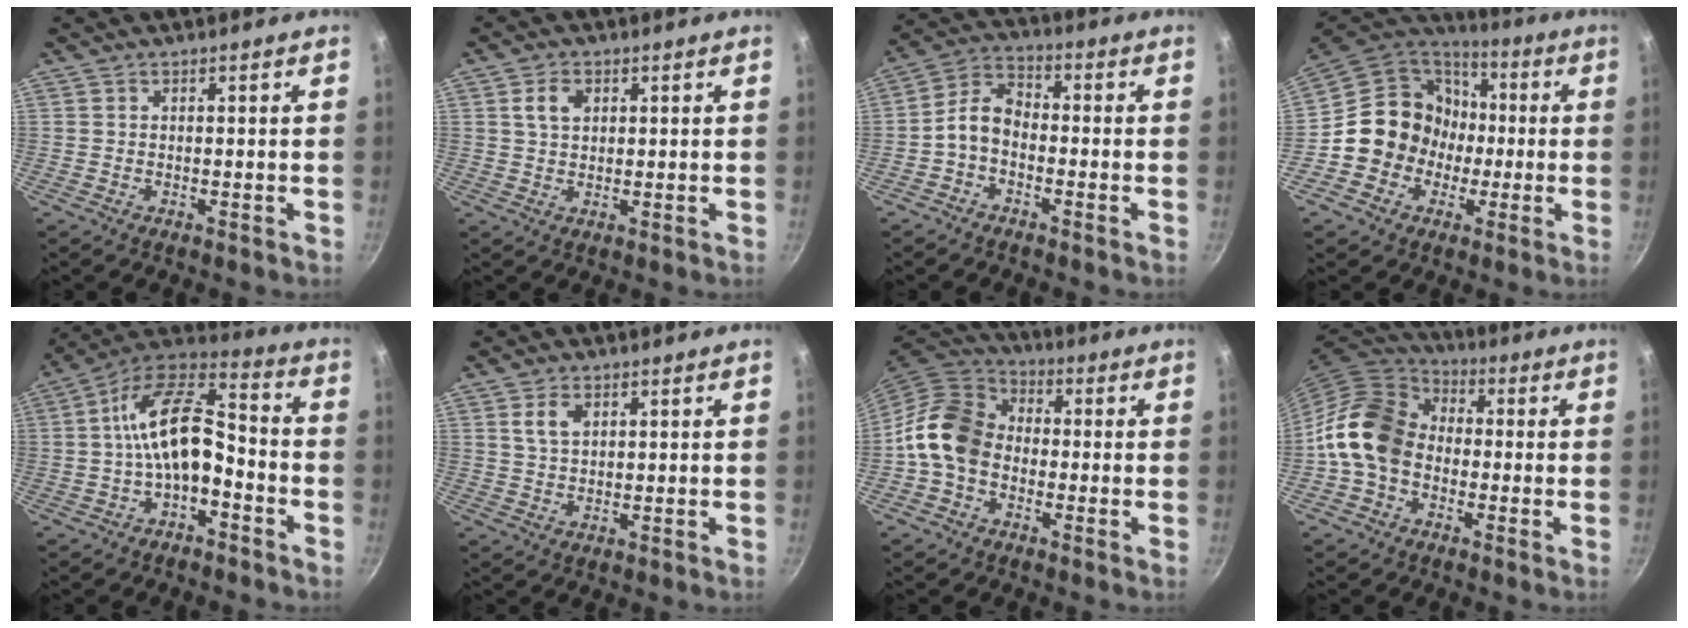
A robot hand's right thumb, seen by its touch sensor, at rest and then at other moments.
{"total": 4.1, "force": [1.4, 2.9, 2.6], "torque": [-0.037, 0.001, 0.023]}
{"total": 6.5, "force": [-2.1, 4.2, 4.5], "torque": [-0.083, 0.040, -0.053]}
{"total": 15.8, "force": [-1.5, 14.7, 5.5], "torque": [-0.050, 0.049, -0.031]}
{"total": 14.7, "force": [-3.2, 7.8, 12.0], "torque": [-0.196, 0.059, -0.067]}
{"total": 4.0, "force": [1.6, 2.5, 2.7], "torque": [-0.042, -0.001, 0.031]}
{"total": 11.4, "force": [-1.9, 8.9, 6.9], "torque": [-0.099, 0.032, -0.060]}
{"total": 13.5, "force": [-1.9, 10.4, 8.5], "torque": [-0.126, 0.035, -0.059]}